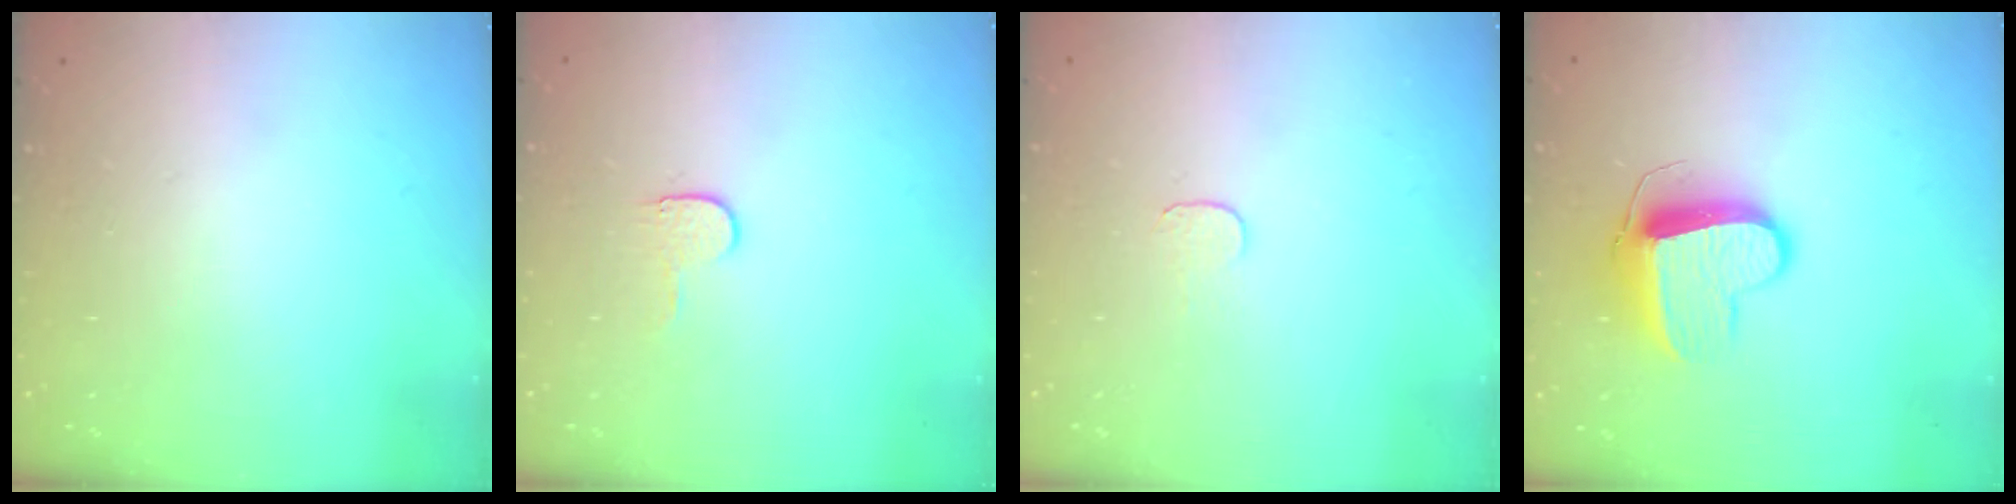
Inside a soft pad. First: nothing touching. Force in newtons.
{"total": 3.6, "press": 3.6, "slide": 0.3}
{"total": 3.7, "press": 3.7, "slide": 0.4}
{"total": 10.7, "press": 10.7, "slide": 0.5}